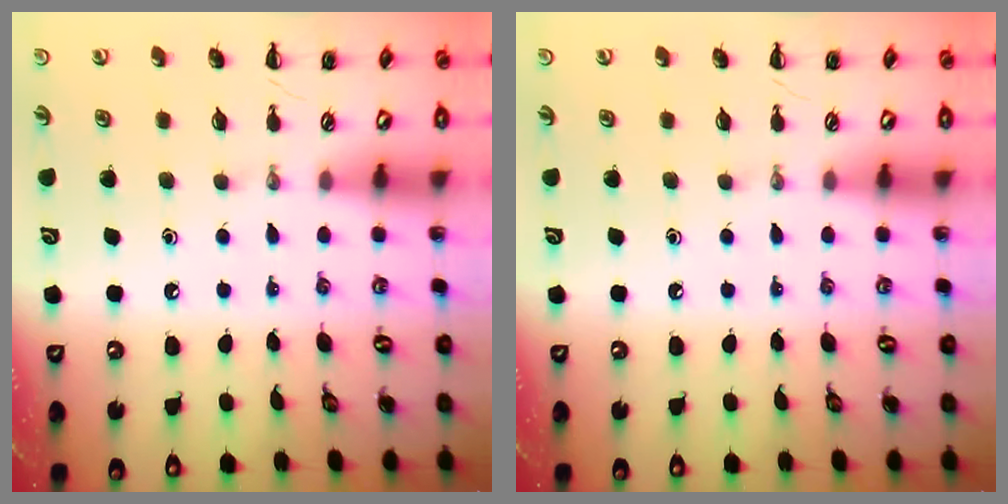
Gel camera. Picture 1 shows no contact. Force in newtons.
{"total": 0.0}